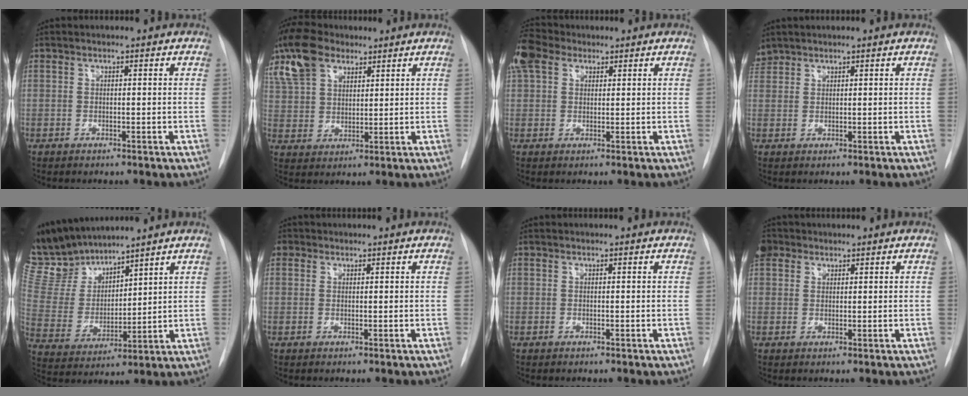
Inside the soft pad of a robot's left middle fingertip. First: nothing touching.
{"total": 11.1, "force": [7.8, 6.0, 5.1], "torque": [-0.127, 0.022, 0.155]}
{"total": 4.7, "force": [3.2, 3.0, 1.7], "torque": [-0.057, 0.024, 0.070]}
{"total": 2.0, "force": [1.9, 0.6, -0.2], "torque": [-0.002, 0.014, 0.040]}
{"total": 11.7, "force": [11.2, 2.2, 2.6], "torque": [-0.067, -0.003, 0.237]}
{"total": 1.2, "force": [0.6, 1.1, 0.2], "torque": [0.006, 0.006, 0.004]}
{"total": 0.0}
{"total": 3.2, "force": [2.1, 2.5, 0.2], "torque": [-0.009, 0.010, 0.044]}